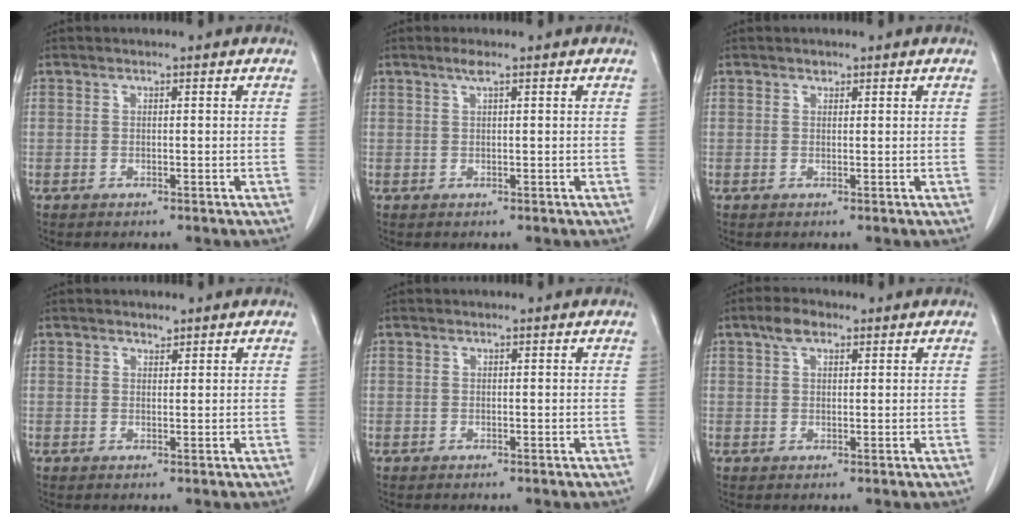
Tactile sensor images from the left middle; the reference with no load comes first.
{"total": 1.3, "force": [0.8, -0.2, 1.0], "torque": [-0.023, 0.005, 0.017]}
{"total": 0.6, "force": [0.5, 0.3, 0.1], "torque": [-0.004, -0.004, 0.006]}
{"total": 0.8, "force": [0.8, 0.3, 0.1], "torque": [-0.005, -0.007, 0.012]}
{"total": 0.0}
{"total": 3.1, "force": [1.9, 1.5, 1.9], "torque": [-0.040, 0.009, 0.036]}